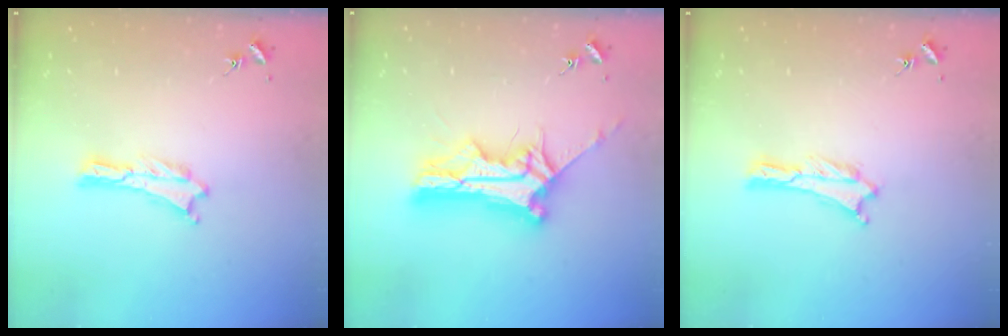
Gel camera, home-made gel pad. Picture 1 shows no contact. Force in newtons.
{"total": 11.4, "press": 11.3, "slide": 1.0}
{"total": 0.0}